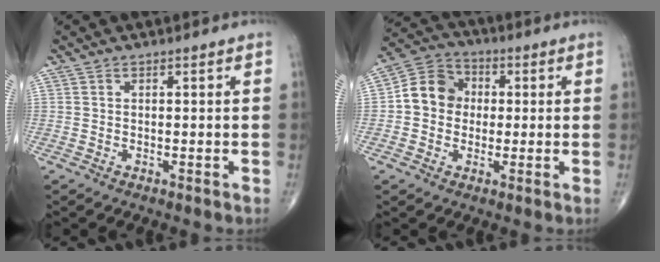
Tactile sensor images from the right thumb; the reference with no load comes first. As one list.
[{"total": 9.1, "force": [0.2, 7.9, 4.4], "torque": [-0.057, 0.026, -0.010]}]